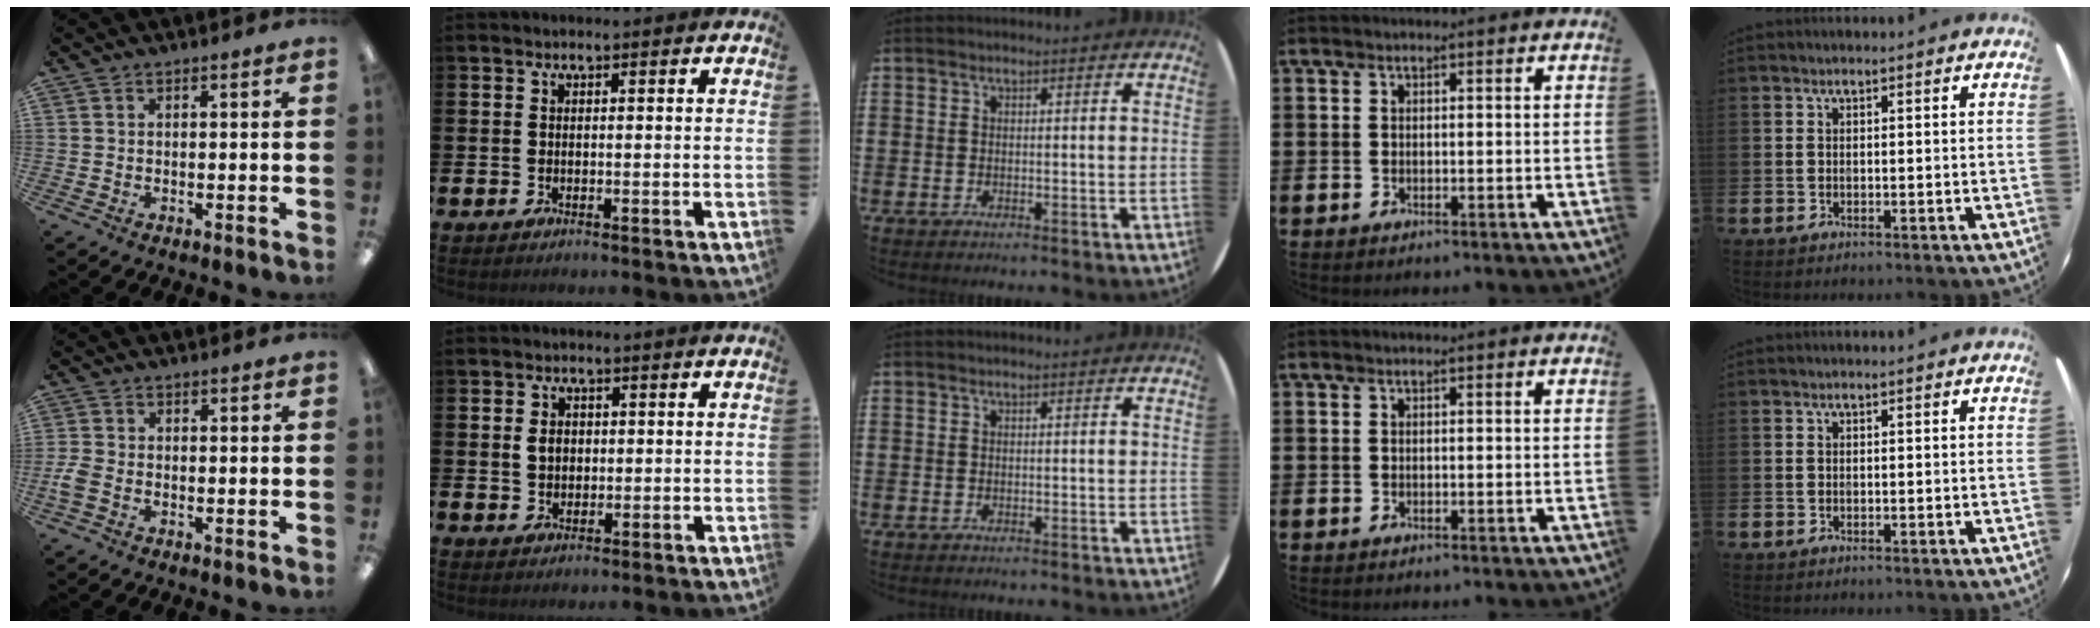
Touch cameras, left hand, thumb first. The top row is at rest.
{"thumb": {"total": 2.7, "force": [-0.8, 1.7, 2.0], "torque": [-0.048, -0.001, -0.016]}, "index": {"total": 2.5, "force": [0.5, 2.0, 1.3], "torque": [-0.006, 0.001, 0.002]}}